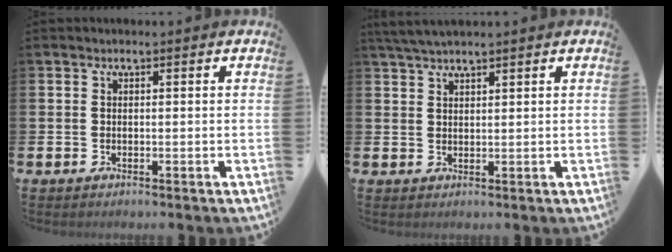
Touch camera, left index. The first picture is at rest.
{"total": 3.2, "force": [2.8, 0.5, 1.3], "torque": [-0.036, 0.000, 0.054]}